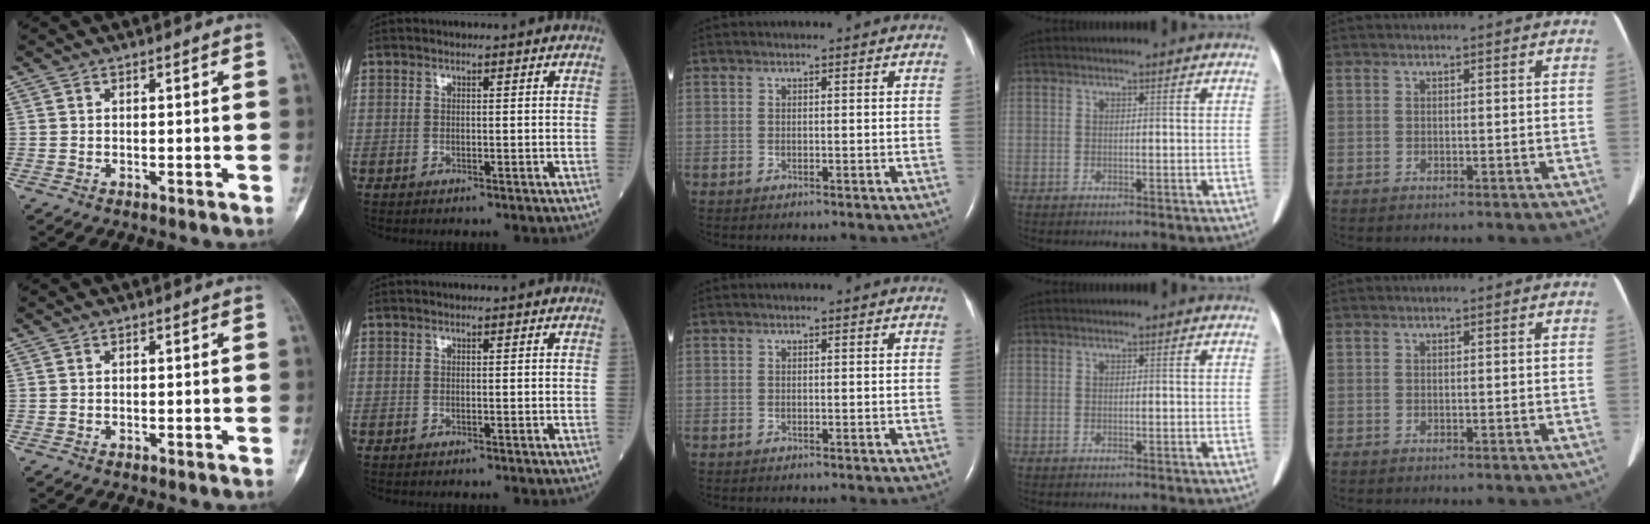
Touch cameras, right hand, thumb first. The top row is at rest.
{}